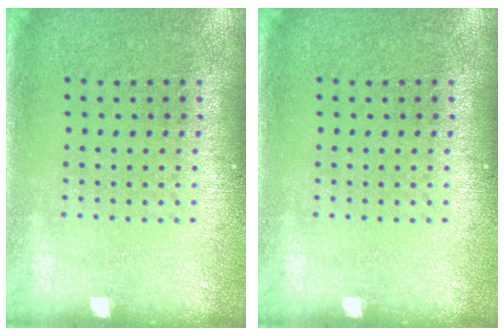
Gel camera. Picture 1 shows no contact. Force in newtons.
{"total": 0.0}